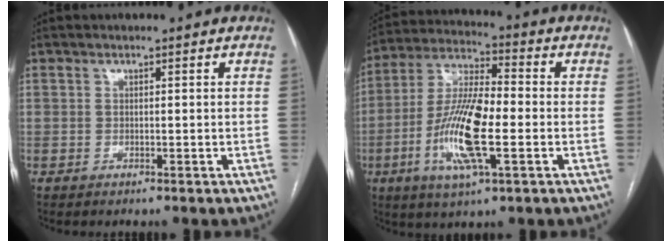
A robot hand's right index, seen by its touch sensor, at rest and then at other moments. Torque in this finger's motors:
{"motor_torque": [2.14, 0.00, 1.04, 0.21]}